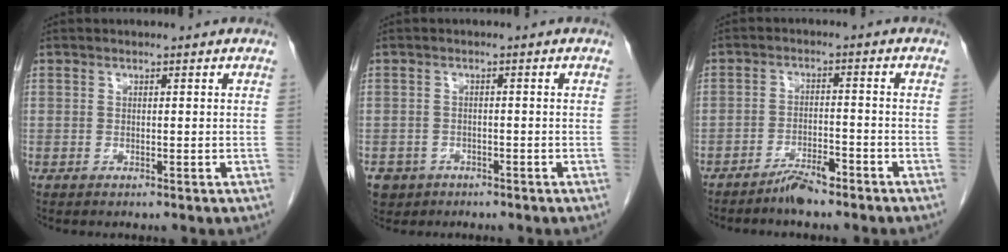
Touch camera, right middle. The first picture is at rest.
{"total": 4.3, "force": [-2.5, 3.4, 0.4], "torque": [-0.009, 0.007, -0.040]}
{"total": 3.9, "force": [-3.3, 0.5, 1.9], "torque": [-0.033, -0.002, -0.060]}